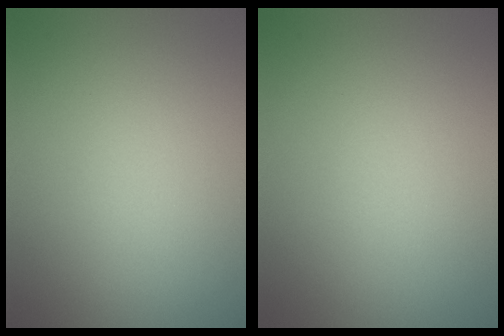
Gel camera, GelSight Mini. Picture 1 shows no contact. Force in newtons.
{"total": 0.0}